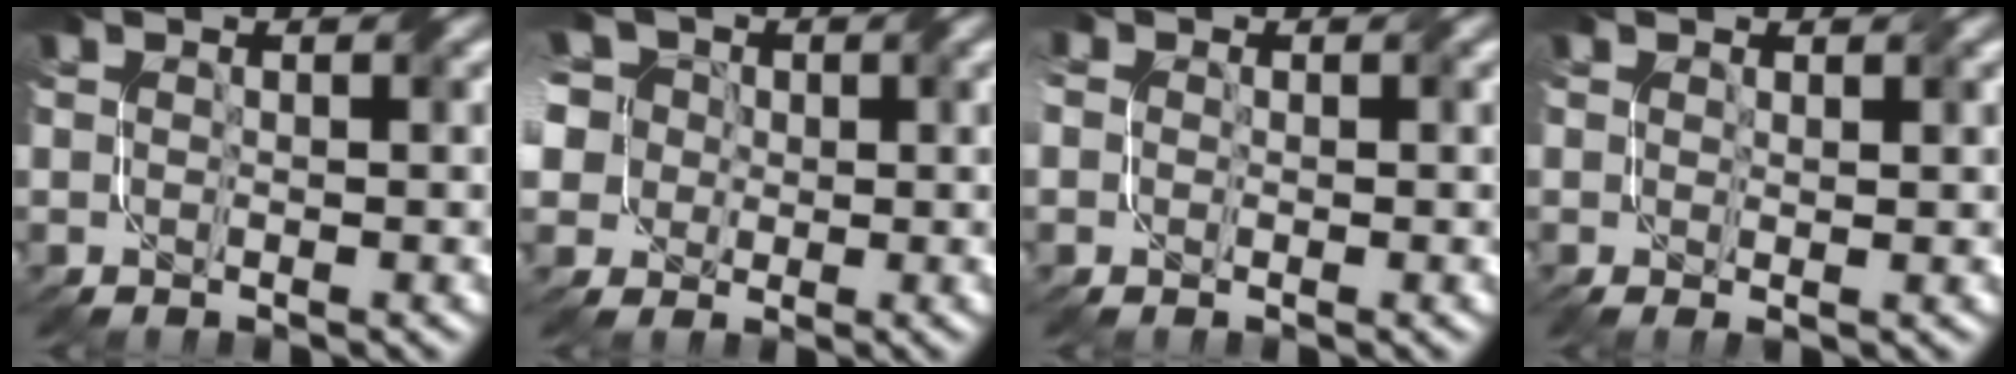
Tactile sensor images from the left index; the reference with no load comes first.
{"total": 10.7, "force": [1.9, 9.2, 5.1], "torque": [-0.117, 0.038, -0.019]}
{"total": 3.9, "force": [0.3, 3.4, 1.8], "torque": [-0.036, 0.009, -0.024]}
{"total": 0.7, "force": [0.3, 0.0, 0.6], "torque": [-0.008, -0.001, 0.003]}